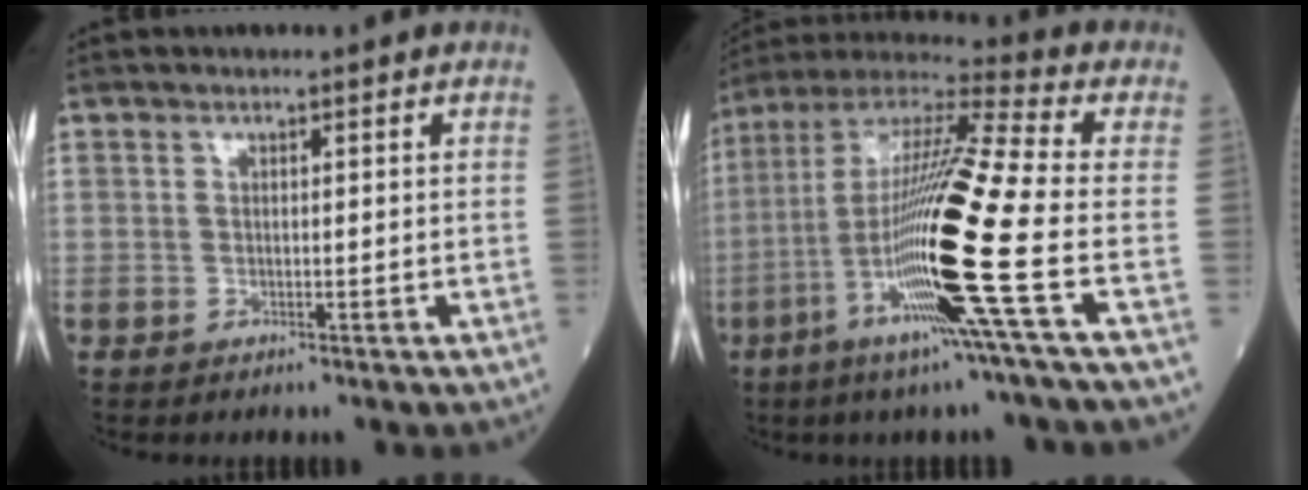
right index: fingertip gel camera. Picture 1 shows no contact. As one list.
[{"total": 21.2, "force": [-6.2, -1.1, 20.3], "torque": [-0.418, -0.034, -0.132]}]